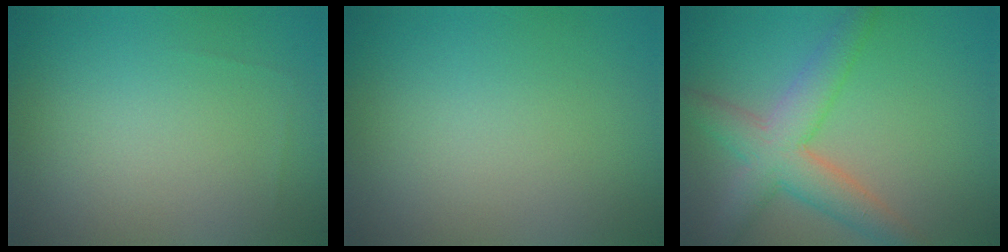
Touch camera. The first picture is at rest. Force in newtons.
{"total": 0.0}
{"total": 5.5, "press": 5.4, "slide": 0.3}